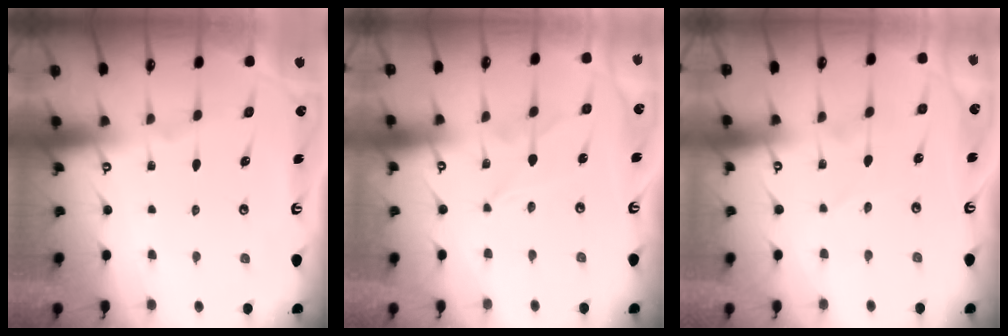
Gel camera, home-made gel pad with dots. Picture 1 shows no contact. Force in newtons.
{"total": 1.7, "press": 1.7, "slide": 0.2}
{"total": 1.7, "press": 1.6, "slide": 0.3}